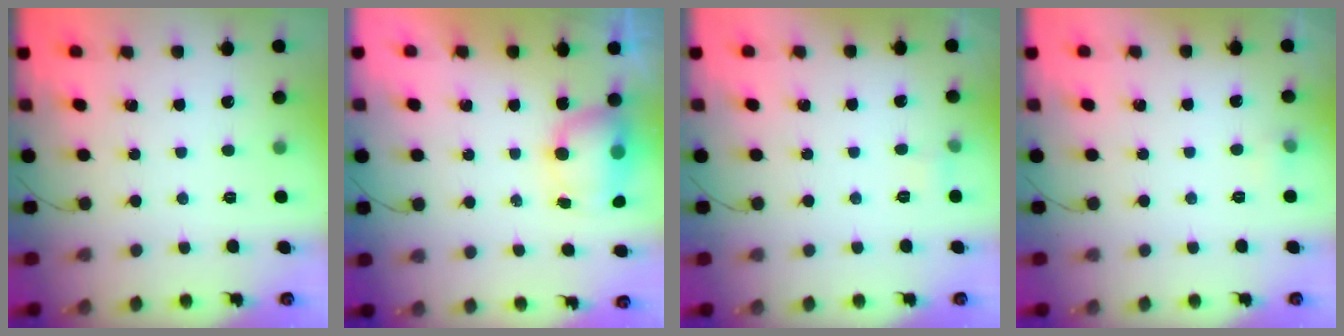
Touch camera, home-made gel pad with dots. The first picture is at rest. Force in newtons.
{"total": 7.2, "press": 7.0, "slide": 1.3}
{"total": 3.3, "press": 3.0, "slide": 1.2}
{"total": 3.7, "press": 3.4, "slide": 1.3}